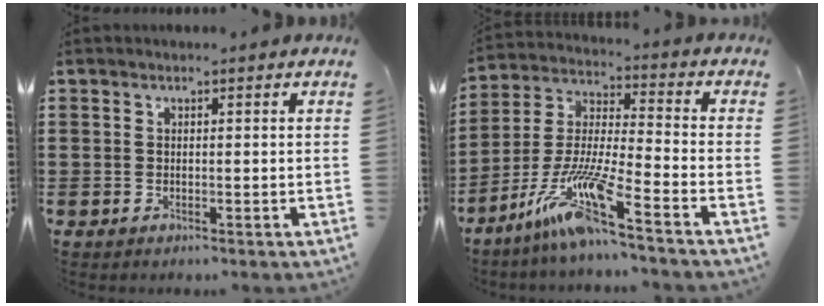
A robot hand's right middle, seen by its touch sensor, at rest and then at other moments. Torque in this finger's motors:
{"motor_torque": [1.25, -0.89, 0.88, 0.21]}